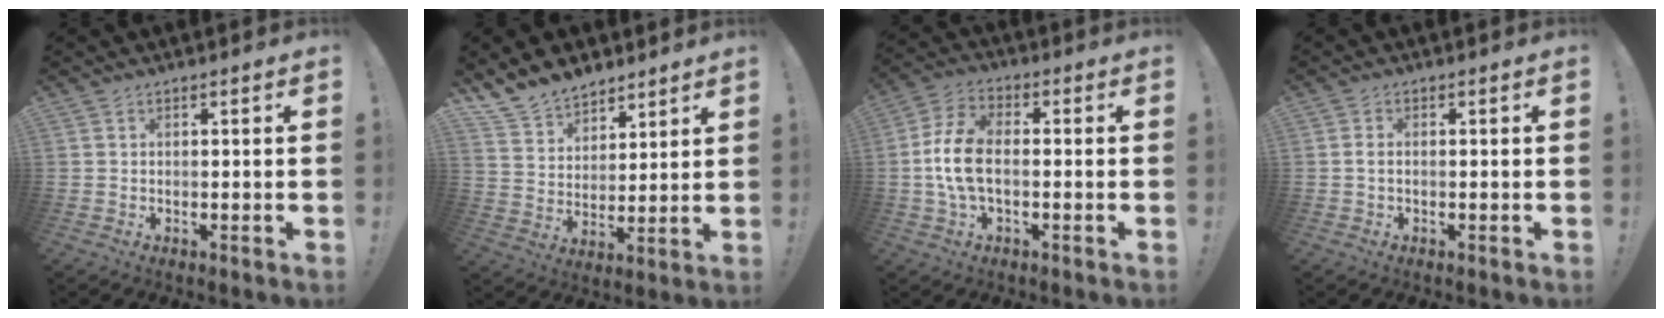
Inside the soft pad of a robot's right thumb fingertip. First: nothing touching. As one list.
[{"total": 11.1, "force": [9.4, 5.7, 1.7], "torque": [-0.052, -0.071, 0.188]}, {"total": 10.5, "force": [-1.3, 5.8, 8.7], "torque": [-0.182, 0.006, -0.020]}, {"total": 1.4, "force": [-0.2, 0.6, 1.2], "torque": [-0.023, 0.005, -0.004]}]